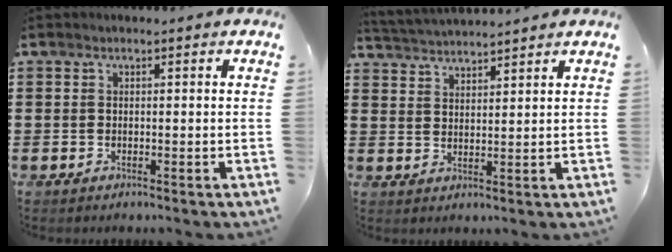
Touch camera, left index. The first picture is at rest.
{"total": 2.8, "force": [2.8, -0.2, -0.1], "torque": [-0.010, -0.012, 0.050]}